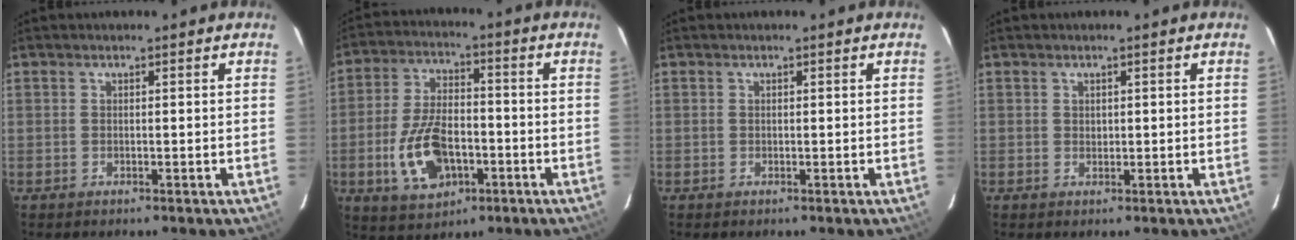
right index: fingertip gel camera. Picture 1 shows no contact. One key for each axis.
{"total": 13.1, "fx": -4.3, "fy": 7.4, "fz": 9.9, "tx": -0.205, "ty": 0.003, "tz": -0.065}
{"total": 0.0}
{"total": 0.7, "fx": 0.3, "fy": 0.6, "fz": 0.2, "tx": -0.001, "ty": 0.004, "tz": 0.007}